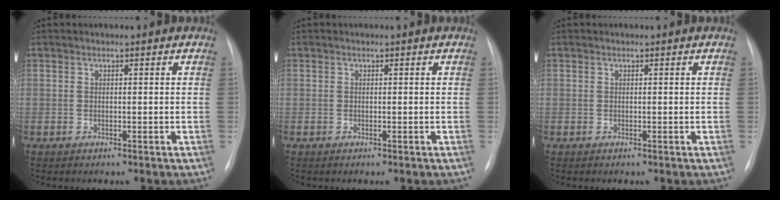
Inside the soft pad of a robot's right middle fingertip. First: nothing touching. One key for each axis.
{"total": 0.0}
{"total": 0.0}